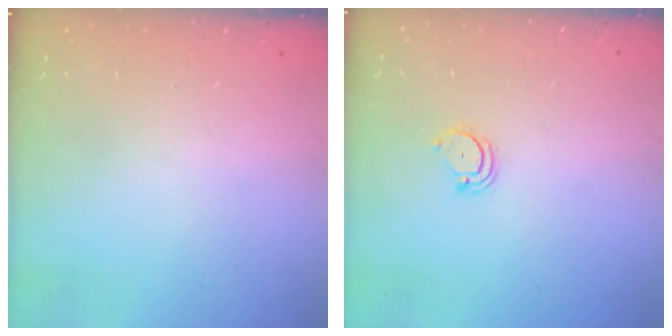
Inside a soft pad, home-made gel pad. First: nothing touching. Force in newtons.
{"total": 3.0, "press": 3.0, "slide": 0.2}